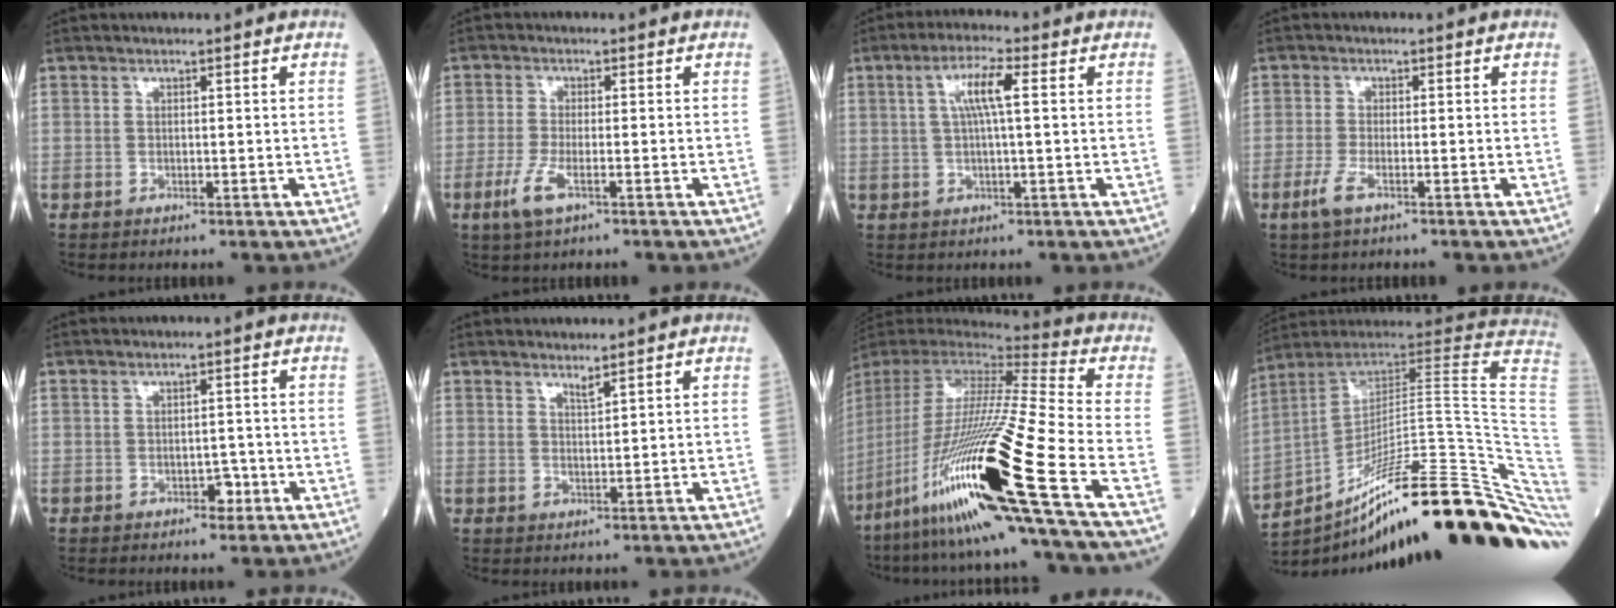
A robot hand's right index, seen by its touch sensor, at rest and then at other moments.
{"total": 4.4, "force": [-2.2, 0.8, 3.7], "torque": [-0.089, -0.010, -0.045]}
{"total": 5.6, "force": [1.3, 0.4, 5.4], "torque": [-0.104, 0.011, 0.023]}
{"total": 2.9, "force": [-1.7, 0.4, 2.3], "torque": [-0.060, -0.007, -0.038]}
{"total": 2.0, "force": [-0.8, 1.3, 1.3], "torque": [-0.014, 0.004, -0.008]}
{"total": 1.5, "force": [1.3, -0.2, 0.7], "torque": [-0.013, -0.011, 0.025]}
{"total": 30.4, "force": [-14.2, -0.3, 26.9], "torque": [-0.525, -0.063, -0.268]}
{"total": 31.2, "force": [-19.7, 2.3, 24.1], "torque": [-0.221, 0.026, -0.296]}